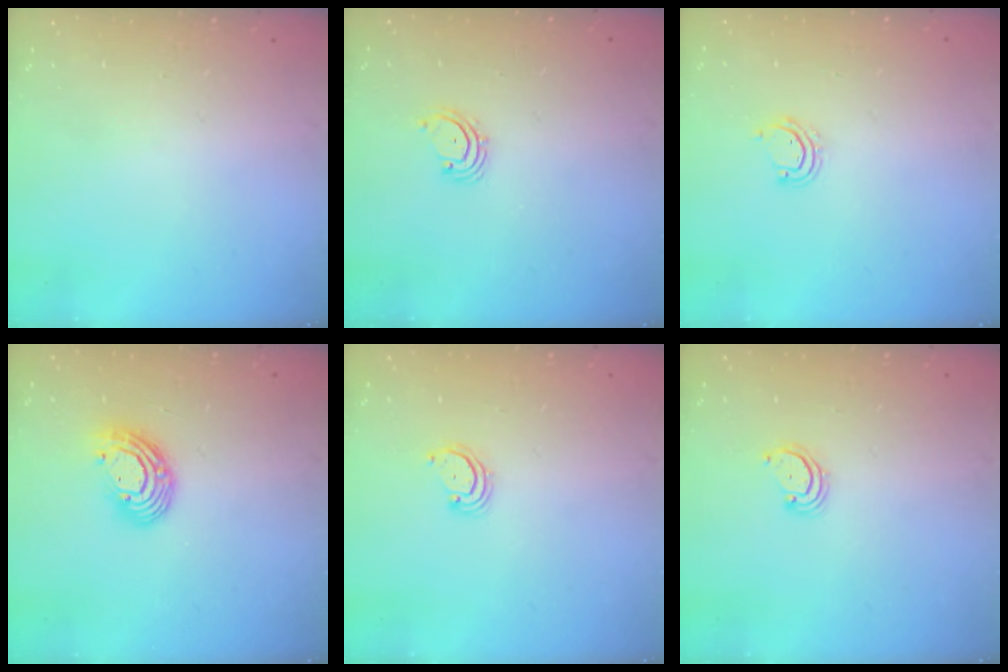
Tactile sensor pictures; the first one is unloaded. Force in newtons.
{"total": 2.3, "press": 2.3, "slide": 0.5}
{"total": 2.7, "press": 2.7, "slide": 0.2}
{"total": 10.1, "press": 10.0, "slide": 1.1}
{"total": 2.3, "press": 2.2, "slide": 0.2}
{"total": 2.3, "press": 2.2, "slide": 0.2}